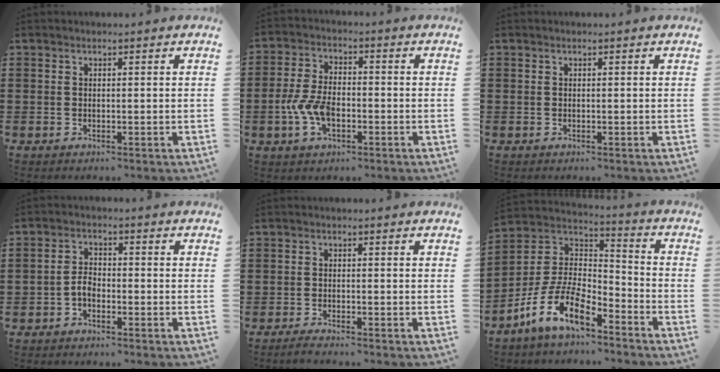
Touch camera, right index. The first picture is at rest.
{"total": 6.3, "force": [-1.8, 3.6, 4.9], "torque": [-0.119, 0.001, -0.039]}
{"total": 0.0}
{"total": 2.8, "force": [-1.4, 1.6, 1.9], "torque": [-0.045, 0.004, -0.031]}
{"total": 1.4, "force": [-1.3, -0.1, 0.3], "torque": [-0.007, 0.000, -0.025]}
{"total": 11.6, "force": [-7.9, 4.6, 7.2], "torque": [-0.164, 0.012, -0.158]}